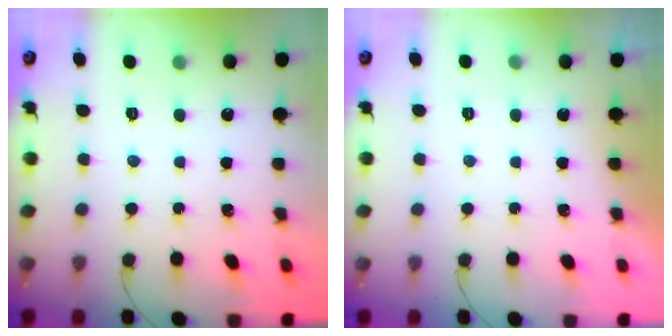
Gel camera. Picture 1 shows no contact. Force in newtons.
{"total": 0.0}